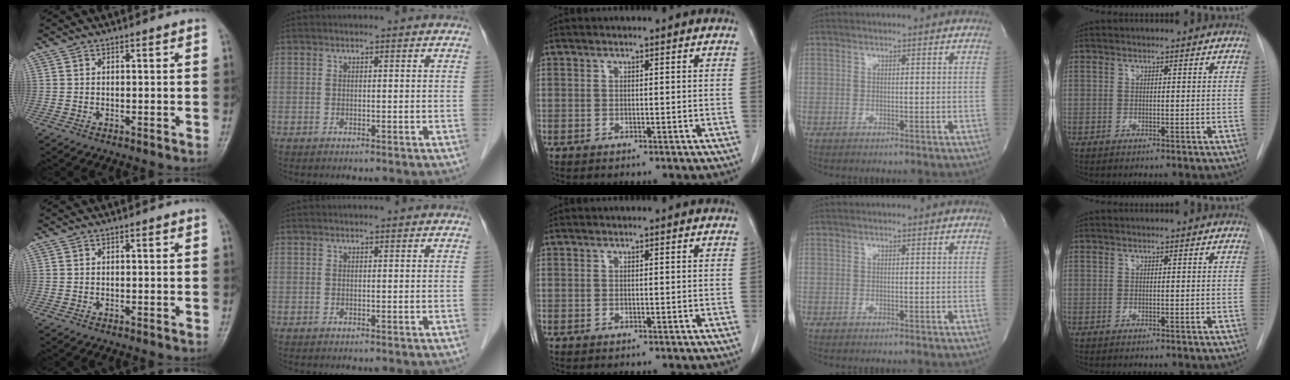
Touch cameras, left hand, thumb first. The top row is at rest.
{}